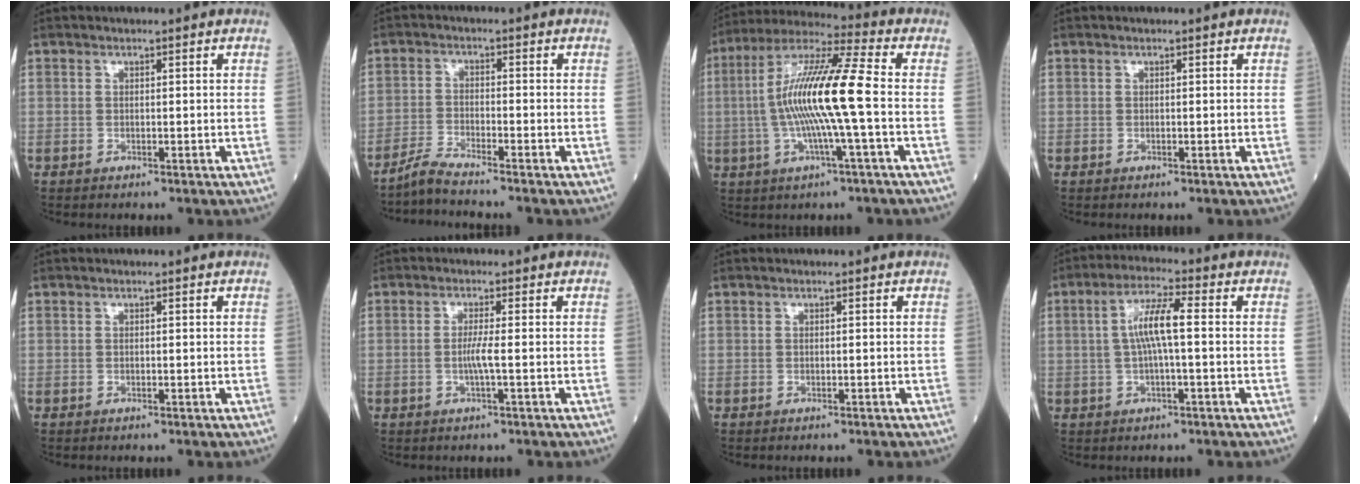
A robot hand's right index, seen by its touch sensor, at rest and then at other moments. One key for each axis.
{"total": 3.8, "fx": -3.6, "fy": -1.0, "fz": 0.9, "tx": -0.024, "ty": -0.017, "tz": -0.074}
{"total": 14.6, "fx": -1.1, "fy": 0.0, "fz": 14.5, "tx": -0.282, "ty": 0.011, "tz": -0.031}
{"total": 0.0}
{"total": 0.0}
{"total": 2.3, "fx": -0.5, "fy": -0.4, "fz": 2.2, "tx": -0.043, "ty": -0.001, "tz": -0.012}
{"total": 0.0}
{"total": 6.5, "fx": 0.3, "fy": 0.7, "fz": 6.4, "tx": -0.128, "ty": 0.015, "tz": 0.004}